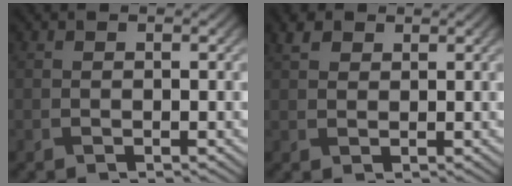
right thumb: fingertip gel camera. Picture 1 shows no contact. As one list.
[{"total": 2.1, "force": [1.4, 1.4, 0.9], "torque": [-0.023, 0.007, 0.027]}]